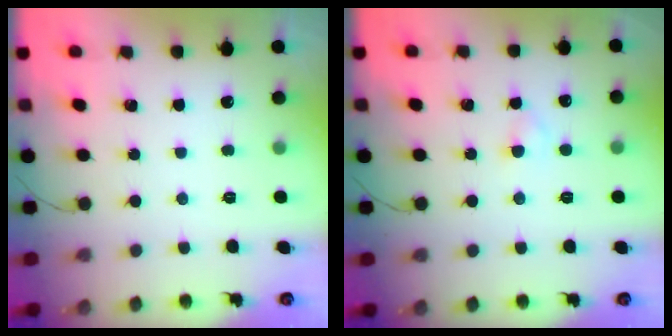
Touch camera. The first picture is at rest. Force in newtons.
{"total": 2.2, "press": 2.0, "slide": 0.8}